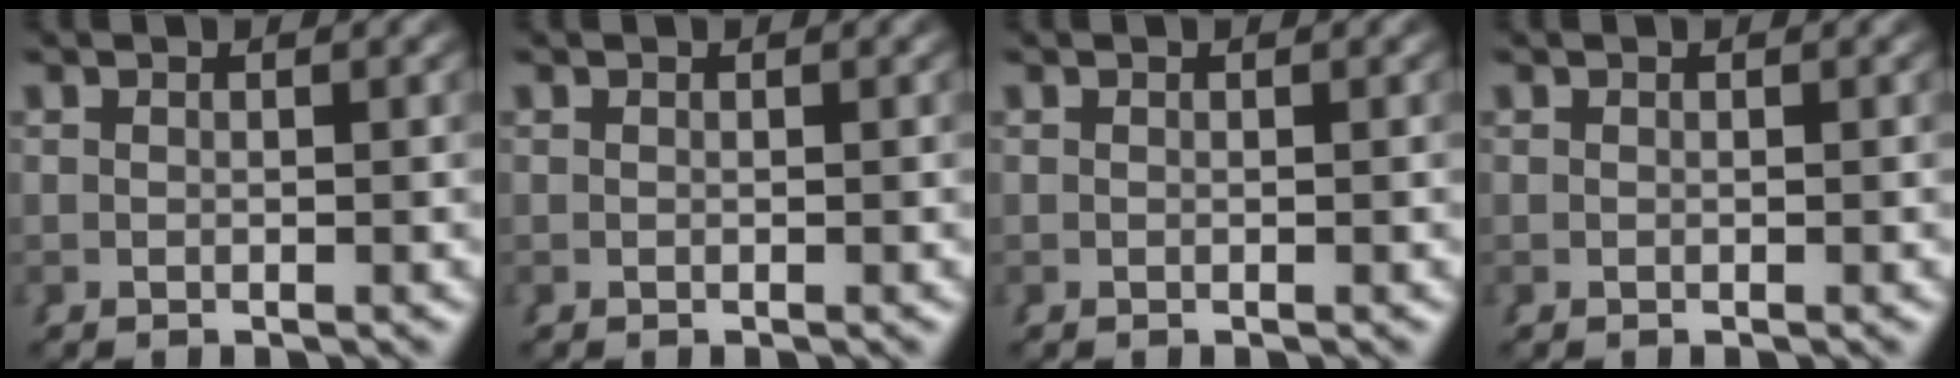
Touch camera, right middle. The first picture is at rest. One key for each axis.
{"total": 0.0}
{"total": 0.0}
{"total": 0.0}